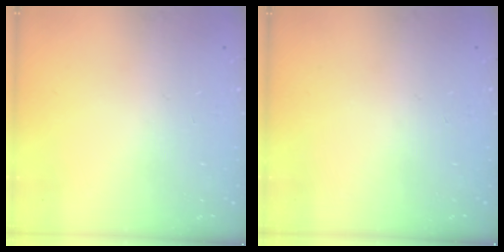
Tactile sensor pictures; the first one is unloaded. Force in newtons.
{"total": 0.0}